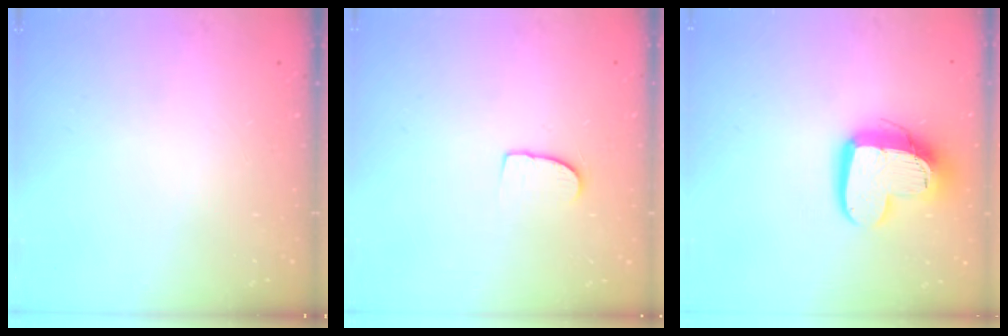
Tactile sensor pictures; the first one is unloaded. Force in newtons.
{"total": 5.2, "press": 5.2, "slide": 0.4}
{"total": 15.4, "press": 15.4, "slide": 1.6}